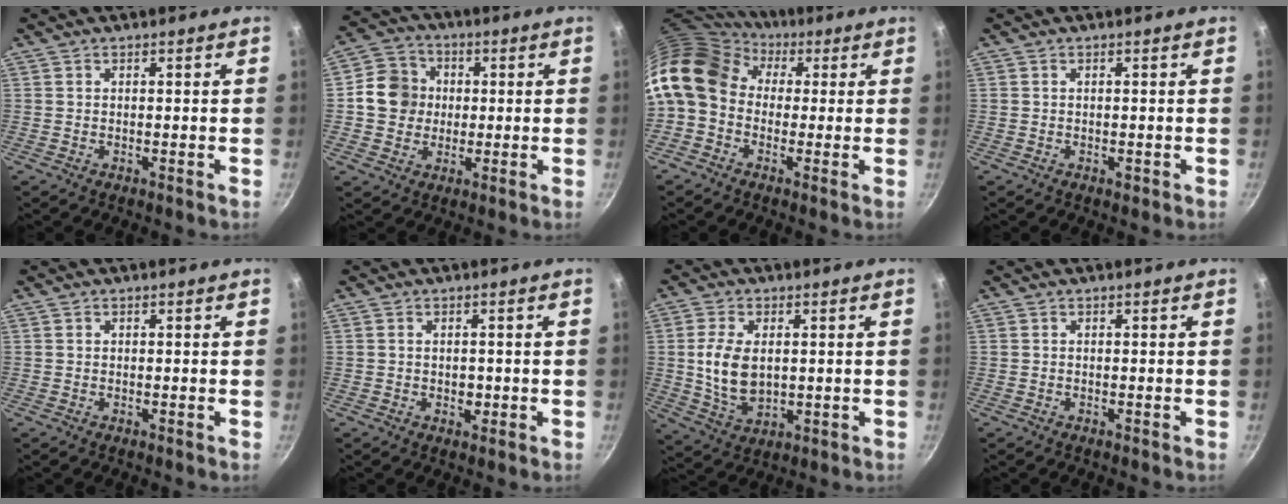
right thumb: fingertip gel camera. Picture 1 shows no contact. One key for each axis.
{"total": 9.3, "fx": 0.3, "fy": 8.5, "fz": 3.8, "tx": -0.034, "ty": 0.013, "tz": -0.011}
{"total": 16.7, "fx": 2.4, "fy": 12.9, "fz": 10.2, "tx": -0.205, "ty": 0.039, "tz": 0.021}
{"total": 0.7, "fx": -0.3, "fy": 0.4, "fz": 0.5, "tx": -0.008, "ty": 0.001, "tz": -0.003}
{"total": 0.0}
{"total": 1.9, "fx": -0.3, "fy": 1.4, "fz": 1.3, "tx": -0.016, "ty": -0.001, "tz": -0.003}
{"total": 9.8, "fx": 0.9, "fy": 6.0, "fz": 7.6, "tx": -0.145, "ty": -0.010, "tz": 0.029}
{"total": 0.0}